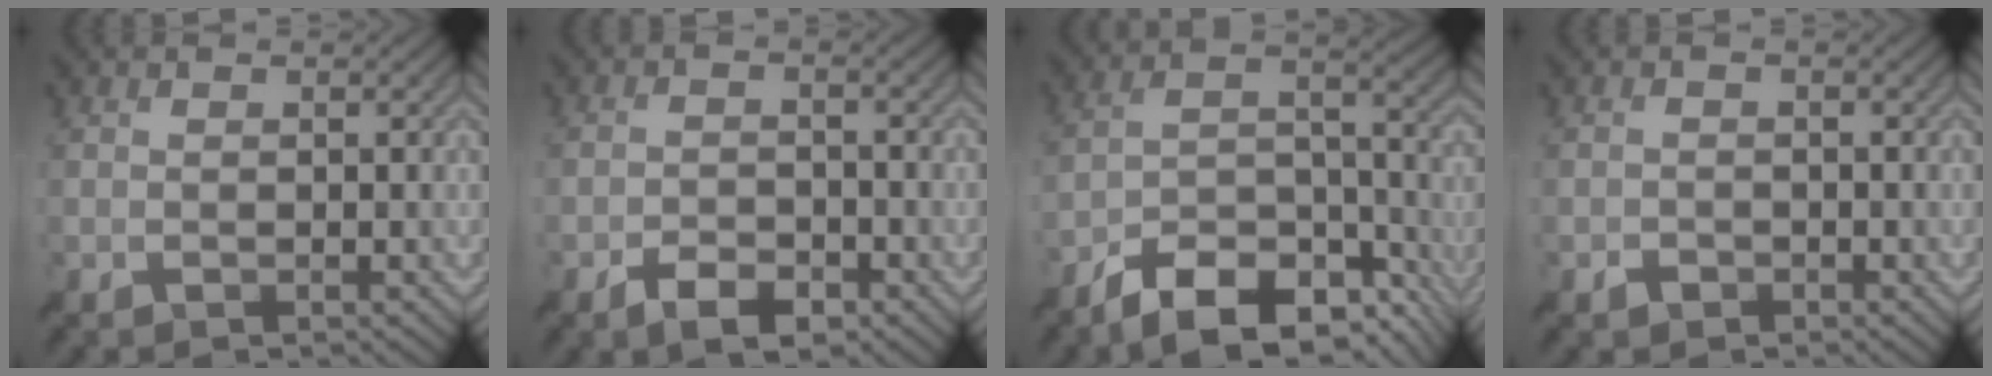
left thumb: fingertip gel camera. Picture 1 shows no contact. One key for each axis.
{"total": 3.7, "fx": -2.1, "fy": 1.8, "fz": 2.5, "tx": -0.044, "ty": 0.004, "tz": -0.038}
{"total": 13.8, "fx": -10.1, "fy": 5.0, "fz": 7.9, "tx": -0.156, "ty": 0.003, "tz": -0.172}
{"total": 0.8, "fx": -0.2, "fy": 0.8, "fz": 0.3, "tx": -0.004, "ty": 0.007, "tz": -0.008}